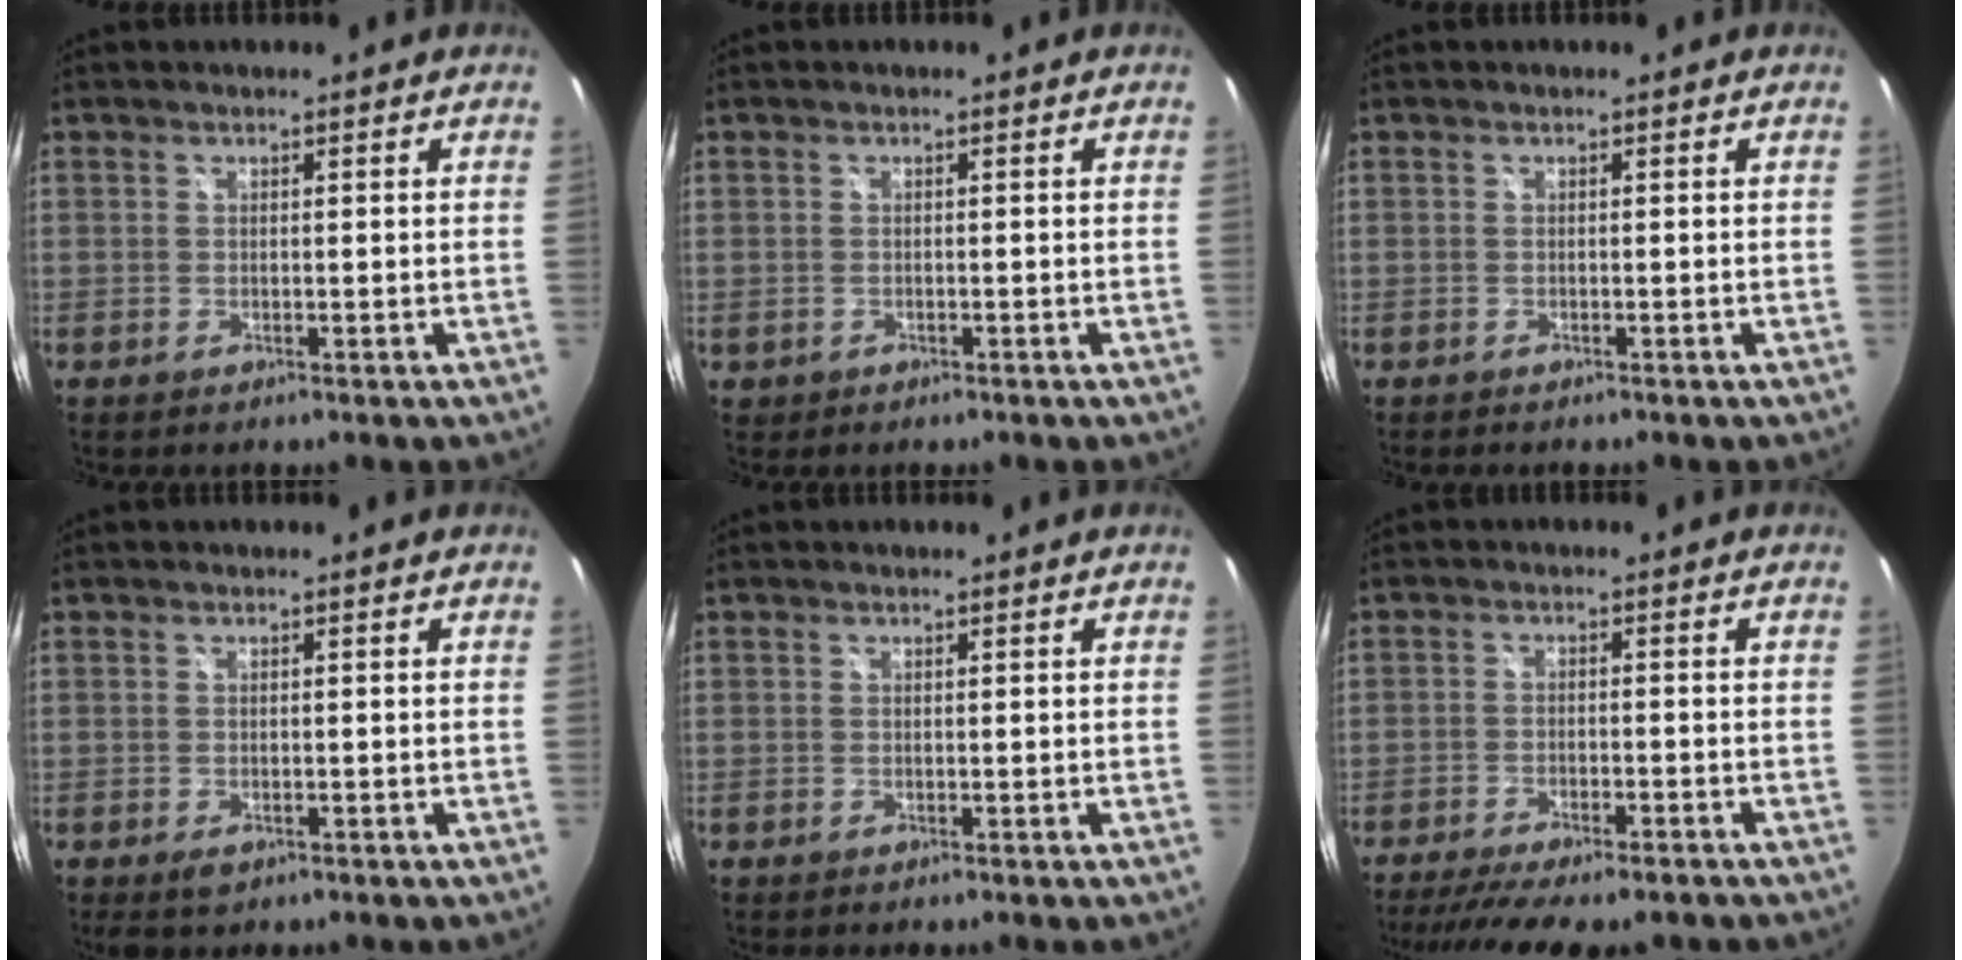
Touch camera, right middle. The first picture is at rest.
{"total": 1.1, "force": [-0.5, 1.0, 0.3], "torque": [-0.010, -0.003, -0.005]}
{"total": 0.8, "force": [-0.7, 0.2, 0.3], "torque": [-0.005, -0.006, -0.012]}
{"total": 2.2, "force": [-1.2, 1.3, 1.3], "torque": [-0.024, -0.008, -0.018]}
{"total": 0.0}
{"total": 13.3, "force": [-11.0, 2.8, 6.9], "torque": [-0.143, -0.038, -0.163]}